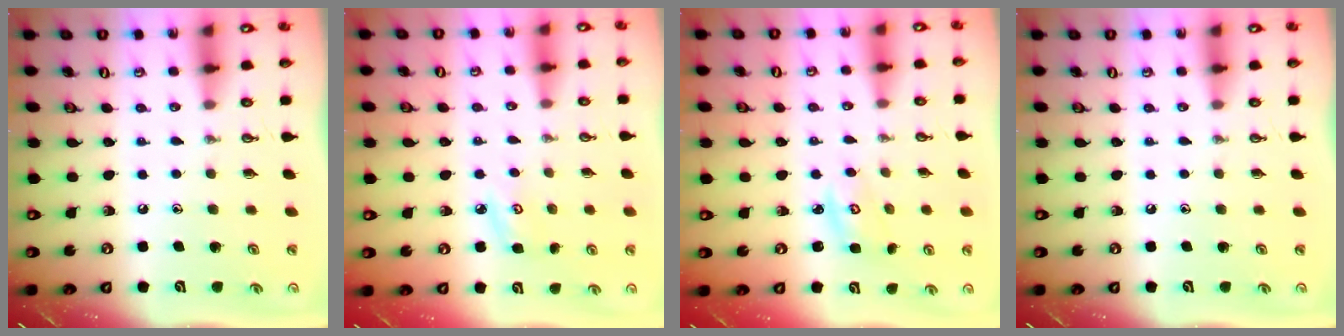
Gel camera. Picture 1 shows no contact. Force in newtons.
{"total": 5.4, "press": 5.4, "slide": 0.5}
{"total": 2.8, "press": 2.8, "slide": 0.2}
{"total": 0.0}